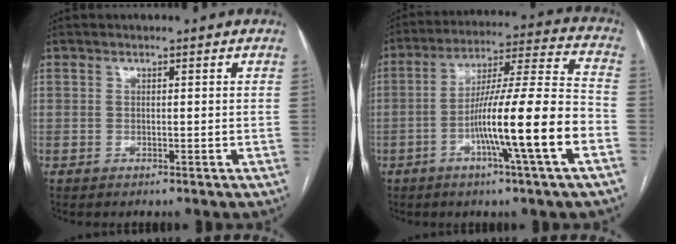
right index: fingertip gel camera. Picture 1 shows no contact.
{"total": 16.5, "force": [-5.8, -0.9, 15.4], "torque": [-0.261, 0.003, -0.098]}